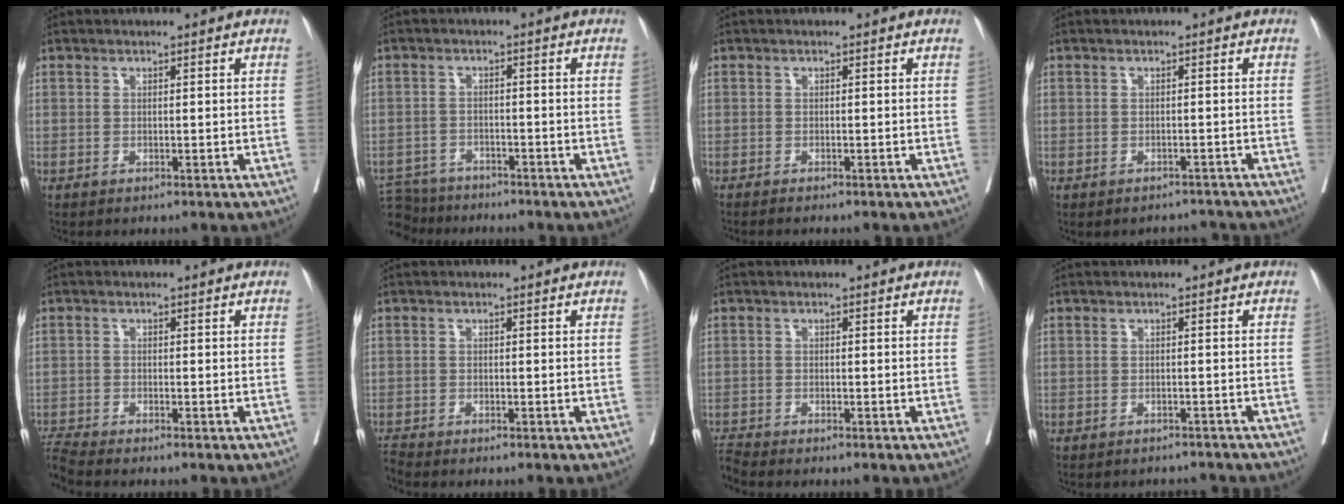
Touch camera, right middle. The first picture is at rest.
{"total": 7.1, "force": [-6.7, 2.2, 0.5], "torque": [-0.012, 0.003, -0.113]}
{"total": 1.5, "force": [-1.4, 0.0, 0.6], "torque": [-0.013, -0.003, -0.019]}
{"total": 2.4, "force": [-2.2, 0.9, -0.3], "torque": [0.007, 0.004, -0.028]}
{"total": 3.3, "force": [-3.1, -1.1, 0.3], "torque": [-0.016, -0.019, -0.063]}
{"total": 1.8, "force": [-1.8, -0.4, -0.1], "torque": [-0.004, -0.012, -0.036]}
{"total": 2.5, "force": [-2.4, -0.8, 0.0], "torque": [-0.007, -0.017, -0.049]}
{"total": 4.0, "force": [-3.9, 1.1, 0.0], "torque": [0.004, -0.004, -0.048]}